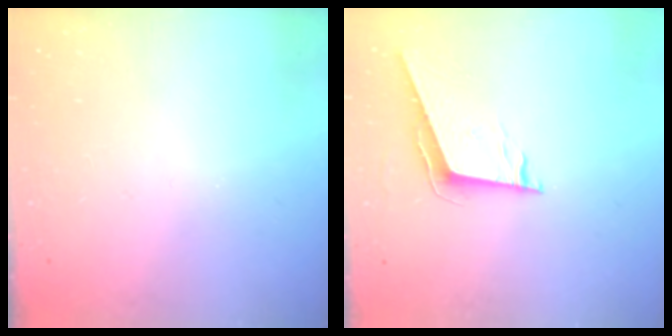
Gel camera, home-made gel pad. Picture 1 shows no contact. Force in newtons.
{"total": 8.4, "press": 7.9, "slide": 2.9}